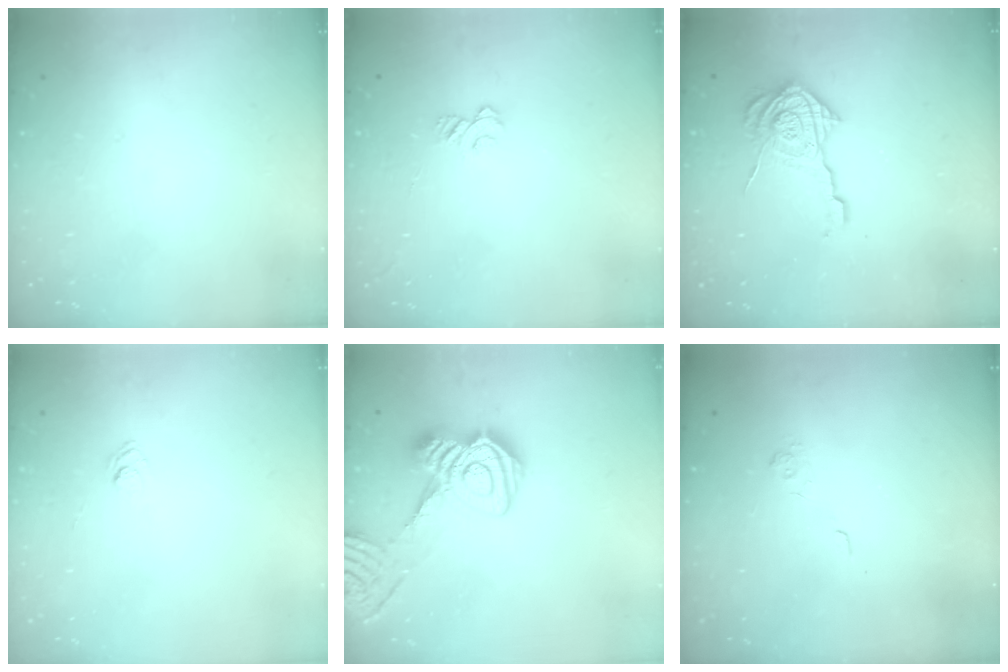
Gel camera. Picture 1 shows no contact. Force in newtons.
{"total": 5.3, "press": 5.3, "slide": 0.5}
{"total": 13.9, "press": 13.8, "slide": 1.7}
{"total": 3.3, "press": 3.1, "slide": 1.1}
{"total": 16.9, "press": 16.8, "slide": 1.2}
{"total": 2.2, "press": 1.7, "slide": 1.4}